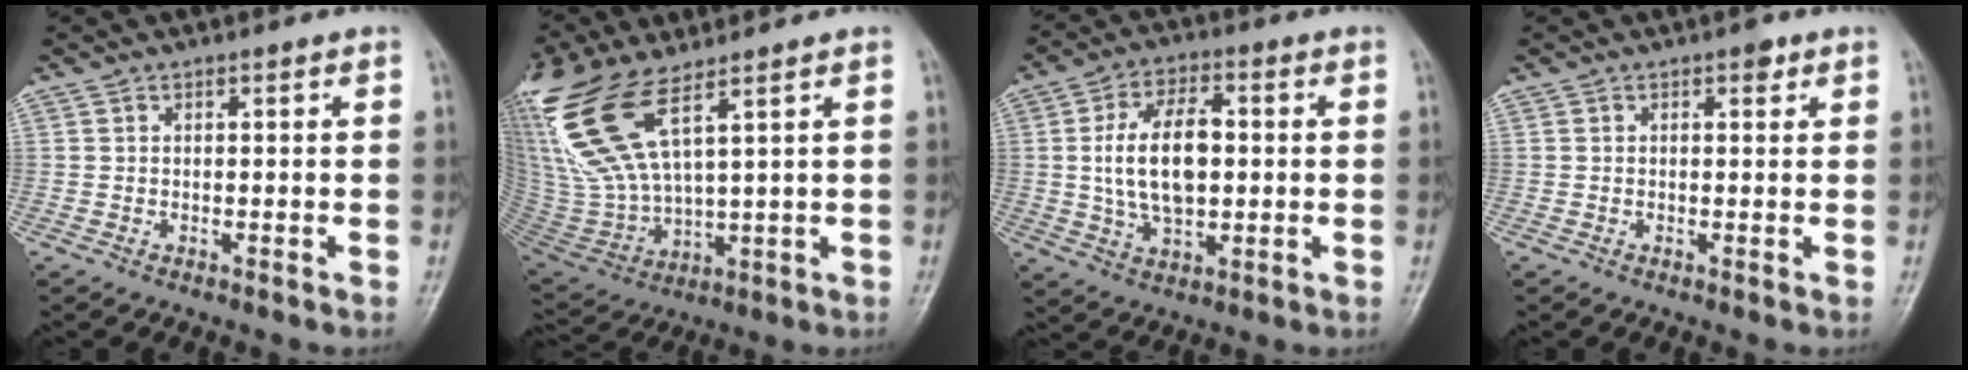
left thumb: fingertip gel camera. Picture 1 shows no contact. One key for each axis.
{"total": 18.5, "fx": 10.1, "fy": 6.3, "fz": 14.2, "tx": -0.333, "ty": -0.034, "tz": 0.214}
{"total": 12.5, "fx": 0.7, "fy": 7.0, "fz": 10.4, "tx": -0.182, "ty": 0.007, "tz": 0.016}
{"total": 1.5, "fx": 0.9, "fy": 0.8, "fz": 0.9, "tx": -0.003, "ty": -0.001, "tz": 0.009}